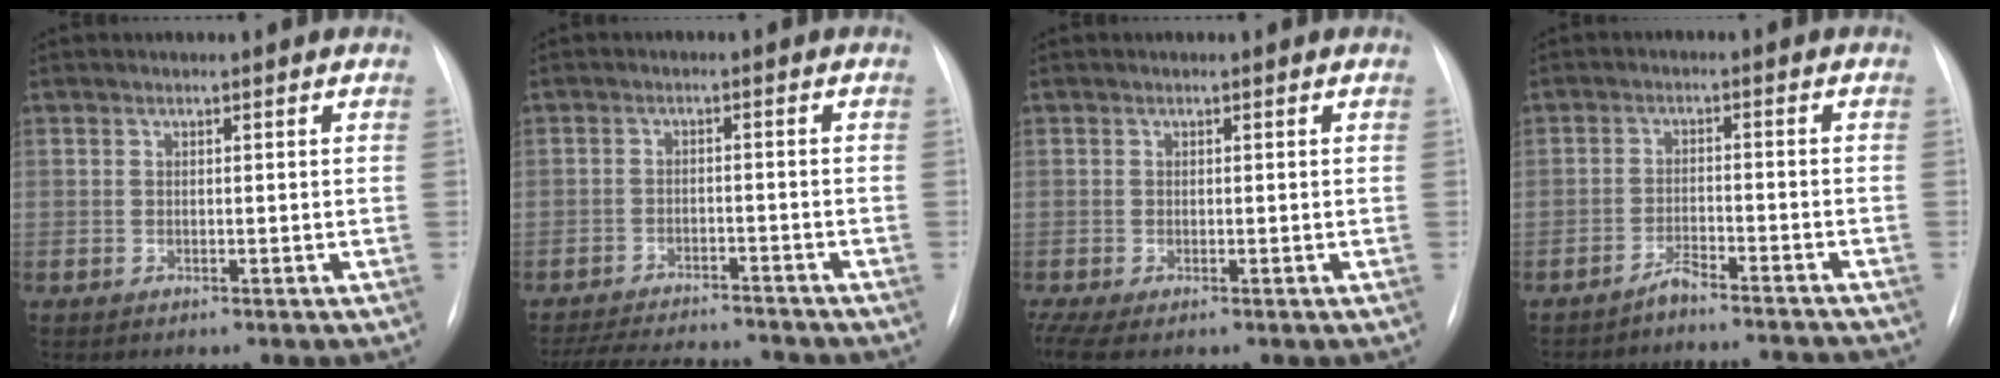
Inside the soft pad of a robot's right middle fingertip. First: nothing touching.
{"total": 12.0, "force": [-11.2, 2.1, 3.8], "torque": [-0.071, -0.002, -0.158]}
{"total": 3.6, "force": [-2.1, 1.2, 2.6], "torque": [-0.063, -0.009, -0.037]}
{"total": 8.2, "force": [-8.1, -0.3, 1.1], "torque": [-0.008, 0.006, -0.110]}